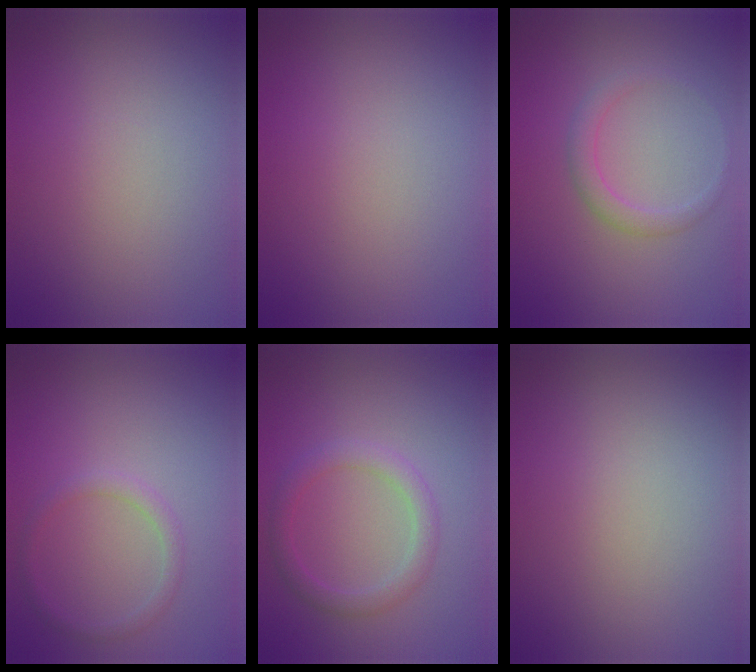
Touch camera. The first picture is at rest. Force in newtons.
{"total": 0.0}
{"total": 1.6, "press": 1.6, "slide": 0.0}
{"total": 1.3, "press": 1.3, "slide": 0.1}
{"total": 2.3, "press": 2.3, "slide": 0.1}
{"total": 0.0}